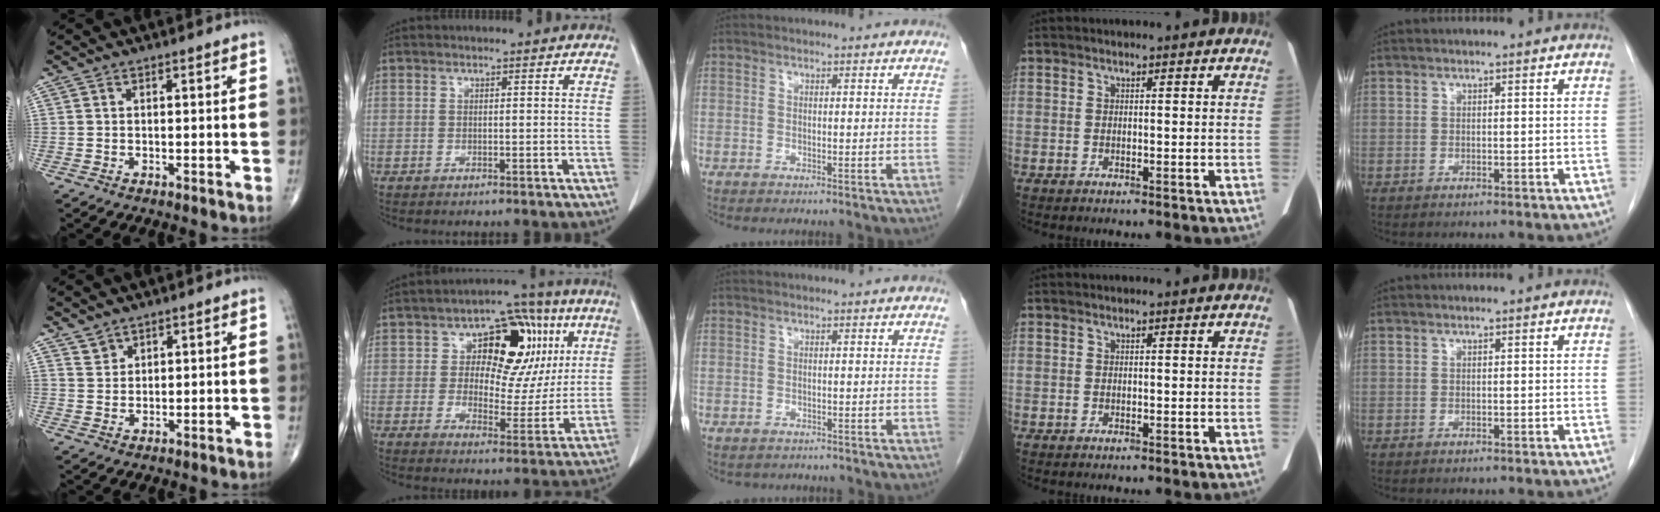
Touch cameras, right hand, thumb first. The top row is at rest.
{"thumb": {"total": 2.3, "force": [1.9, 1.2, 0.1], "torque": [0.015, -0.012, 0.032]}, "index": {"total": 14.5, "force": [4.8, 8.7, 10.5], "torque": [-0.121, 0.036, 0.074]}, "middle": {"total": 1.6, "force": [-1.3, 0.9, 0.1], "torque": [-0.005, 0.001, -0.017]}}